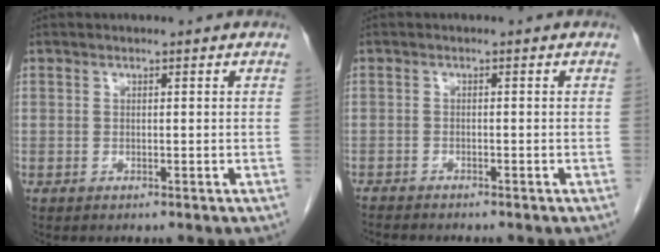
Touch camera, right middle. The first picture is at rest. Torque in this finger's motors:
{"motor_torque": [-0.48, -0.09, -0.07, -0.03]}